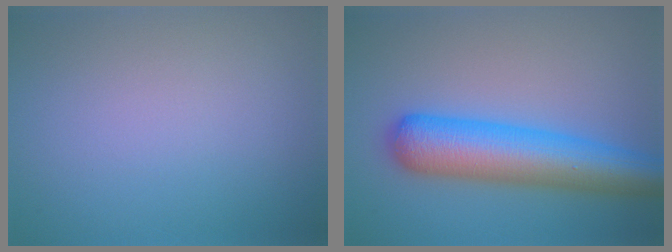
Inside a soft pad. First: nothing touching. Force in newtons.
{"total": 8.4, "press": 8.4, "slide": 0.3}